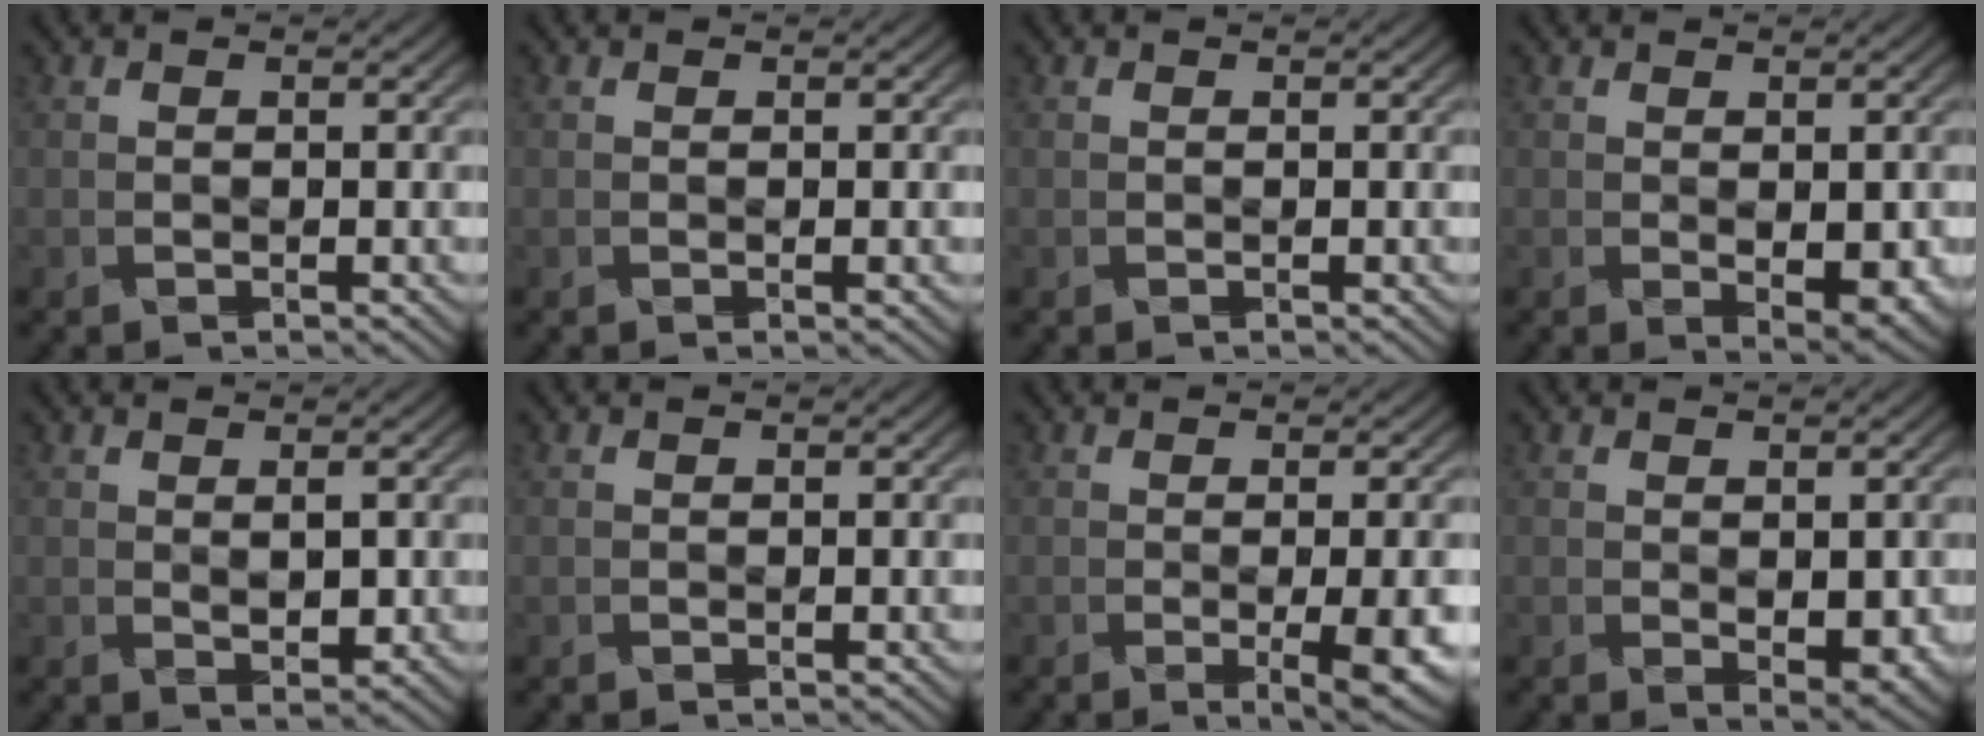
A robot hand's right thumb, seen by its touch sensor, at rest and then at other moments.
{"total": 0.6, "force": [0.0, 0.1, 0.6], "torque": [-0.007, -0.004, 0.000]}
{"total": 0.0}
{"total": 3.3, "force": [-0.3, 1.6, 2.9], "torque": [-0.048, -0.012, 0.004]}
{"total": 2.0, "force": [0.4, 1.0, 1.7], "torque": [-0.034, -0.006, 0.011]}
{"total": 0.0}
{"total": 5.3, "force": [-1.2, 1.2, 5.1], "torque": [-0.078, -0.009, -0.011]}
{"total": 2.9, "force": [-0.1, 1.5, 2.5], "torque": [-0.038, -0.011, 0.007]}